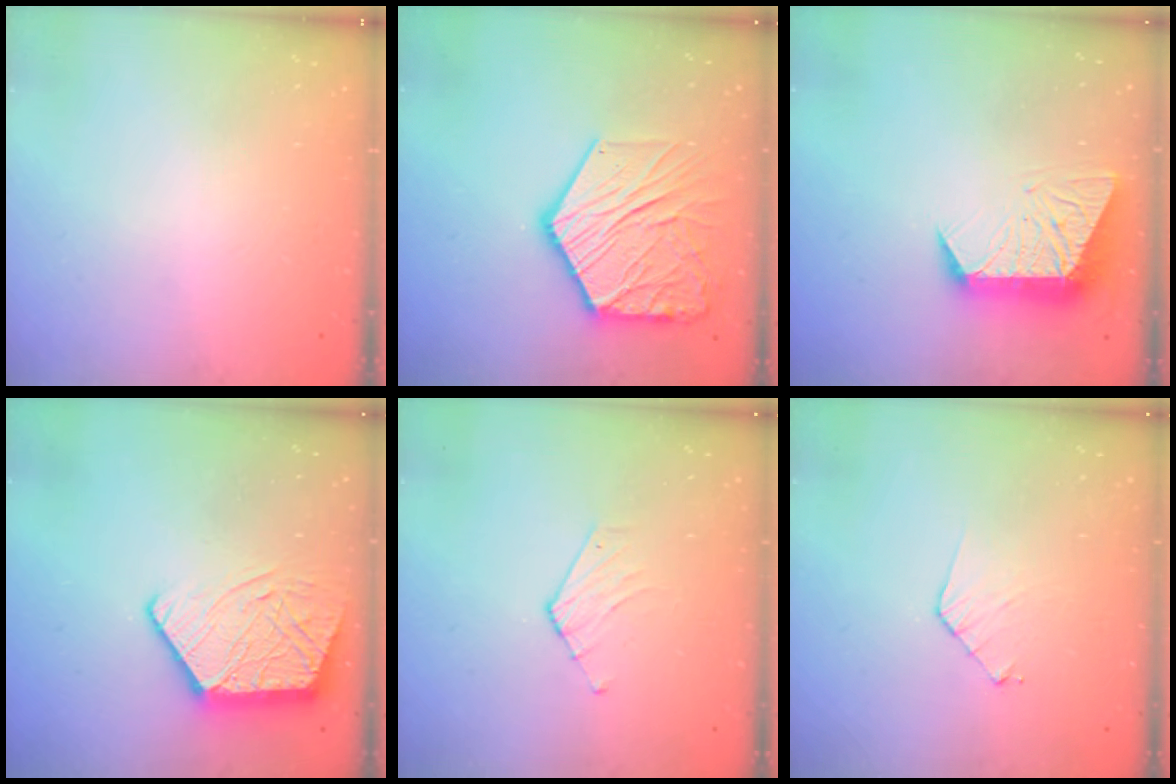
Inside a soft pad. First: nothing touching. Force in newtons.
{"total": 17.8, "press": 17.8, "slide": 1.4}
{"total": 11.4, "press": 11.3, "slide": 0.9}
{"total": 14.1, "press": 14.1, "slide": 1.4}
{"total": 4.0, "press": 4.0, "slide": 0.4}
{"total": 6.5, "press": 6.4, "slide": 0.5}